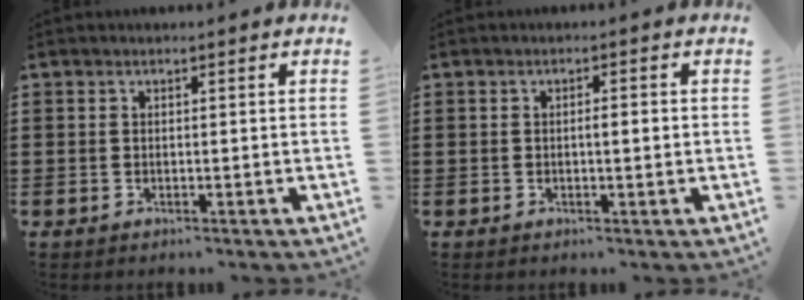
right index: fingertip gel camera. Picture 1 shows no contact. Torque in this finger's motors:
{"motor_torque": [0.35, -0.43, 0.06, 0.04]}